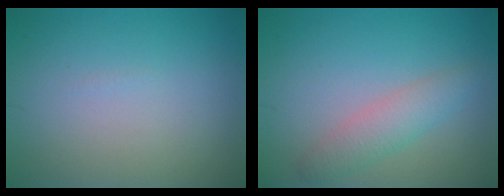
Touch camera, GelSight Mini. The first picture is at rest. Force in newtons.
{"total": 2.7, "press": 2.7, "slide": 0.1}